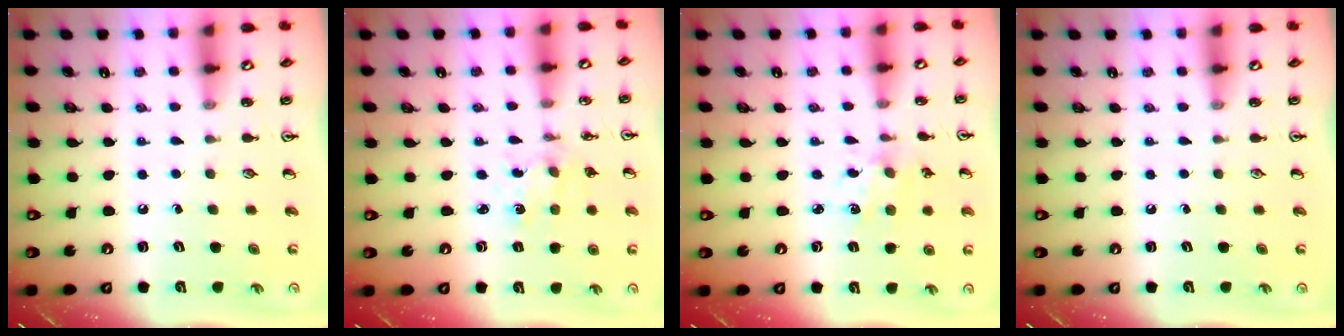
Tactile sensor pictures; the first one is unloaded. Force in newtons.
{"total": 1.2, "press": 1.2, "slide": 0.1}
{"total": 2.0, "press": 2.0, "slide": 0.5}
{"total": 0.0}